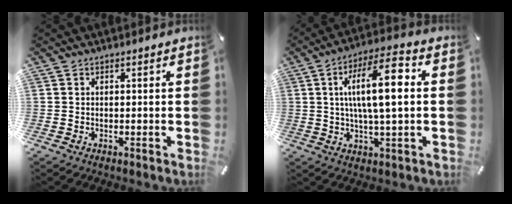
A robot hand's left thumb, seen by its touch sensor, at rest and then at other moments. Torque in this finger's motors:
{"motor_torque": [2.51, 2.50, 1.93, -0.45, 0.29]}